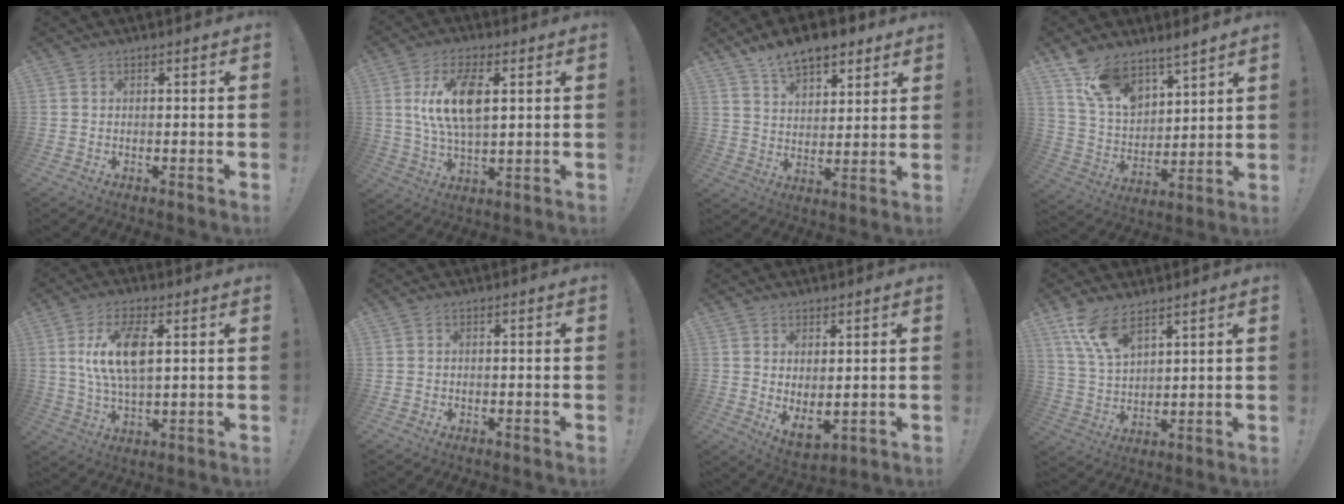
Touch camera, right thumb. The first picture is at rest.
{"total": 13.3, "force": [3.2, 6.7, 11.1], "torque": [-0.206, -0.007, 0.051]}
{"total": 10.4, "force": [7.8, 5.1, 4.6], "torque": [-0.080, -0.043, 0.148]}
{"total": 11.6, "force": [10.1, 4.6, 3.5], "torque": [-0.090, -0.070, 0.194]}
{"total": 12.5, "force": [2.9, 6.0, 10.5], "torque": [-0.196, -0.010, 0.045]}
{"total": 0.7, "force": [-0.4, 0.5, -0.1], "torque": [0.003, 0.002, -0.007]}
{"total": 4.7, "force": [2.2, 2.2, 3.5], "torque": [-0.042, -0.026, 0.045]}
{"total": 10.4, "force": [7.4, 4.2, 6.1], "torque": [-0.128, -0.030, 0.142]}